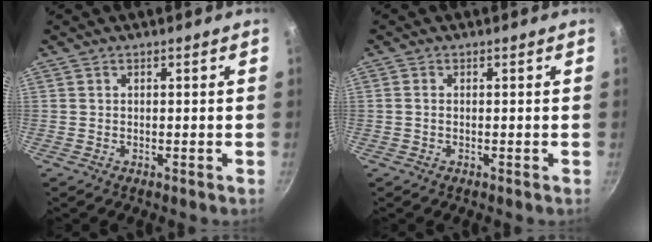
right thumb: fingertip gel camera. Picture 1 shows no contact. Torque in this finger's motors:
{"motor_torque": [-0.22, -0.43, -0.25, 0.00, -0.01]}